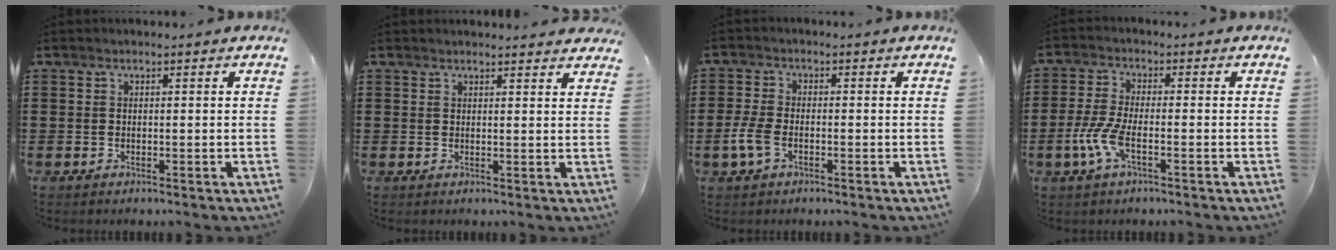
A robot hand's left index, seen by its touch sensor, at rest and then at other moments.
{"total": 1.7, "force": [1.6, 0.2, 0.3], "torque": [-0.002, -0.002, 0.030]}
{"total": 3.8, "force": [-1.5, 1.9, 2.9], "torque": [-0.077, -0.006, -0.034]}
{"total": 5.5, "force": [-2.1, 1.6, 4.9], "torque": [-0.115, -0.011, -0.044]}